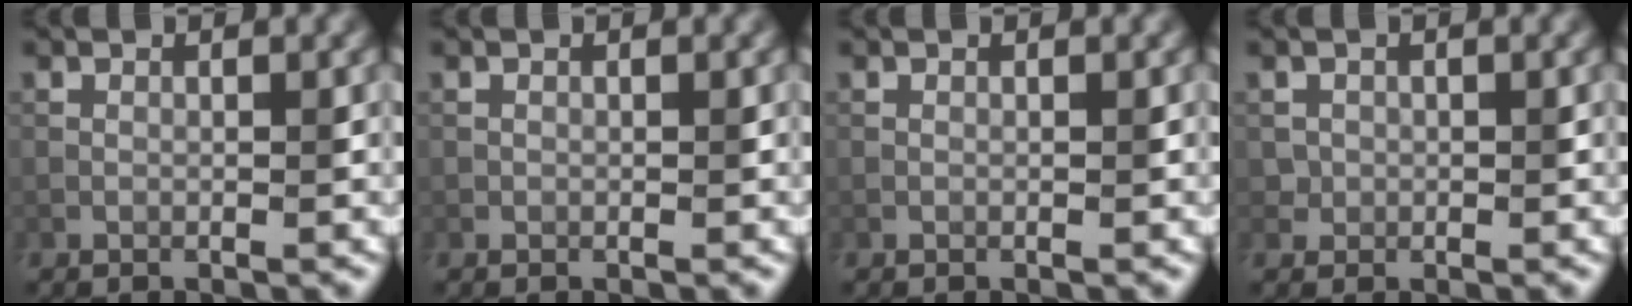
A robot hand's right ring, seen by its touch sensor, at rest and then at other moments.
{"total": 0.0}
{"total": 0.0}
{"total": 1.5, "force": [0.2, 1.5, -0.1], "torque": [-0.008, -0.004, 0.005]}